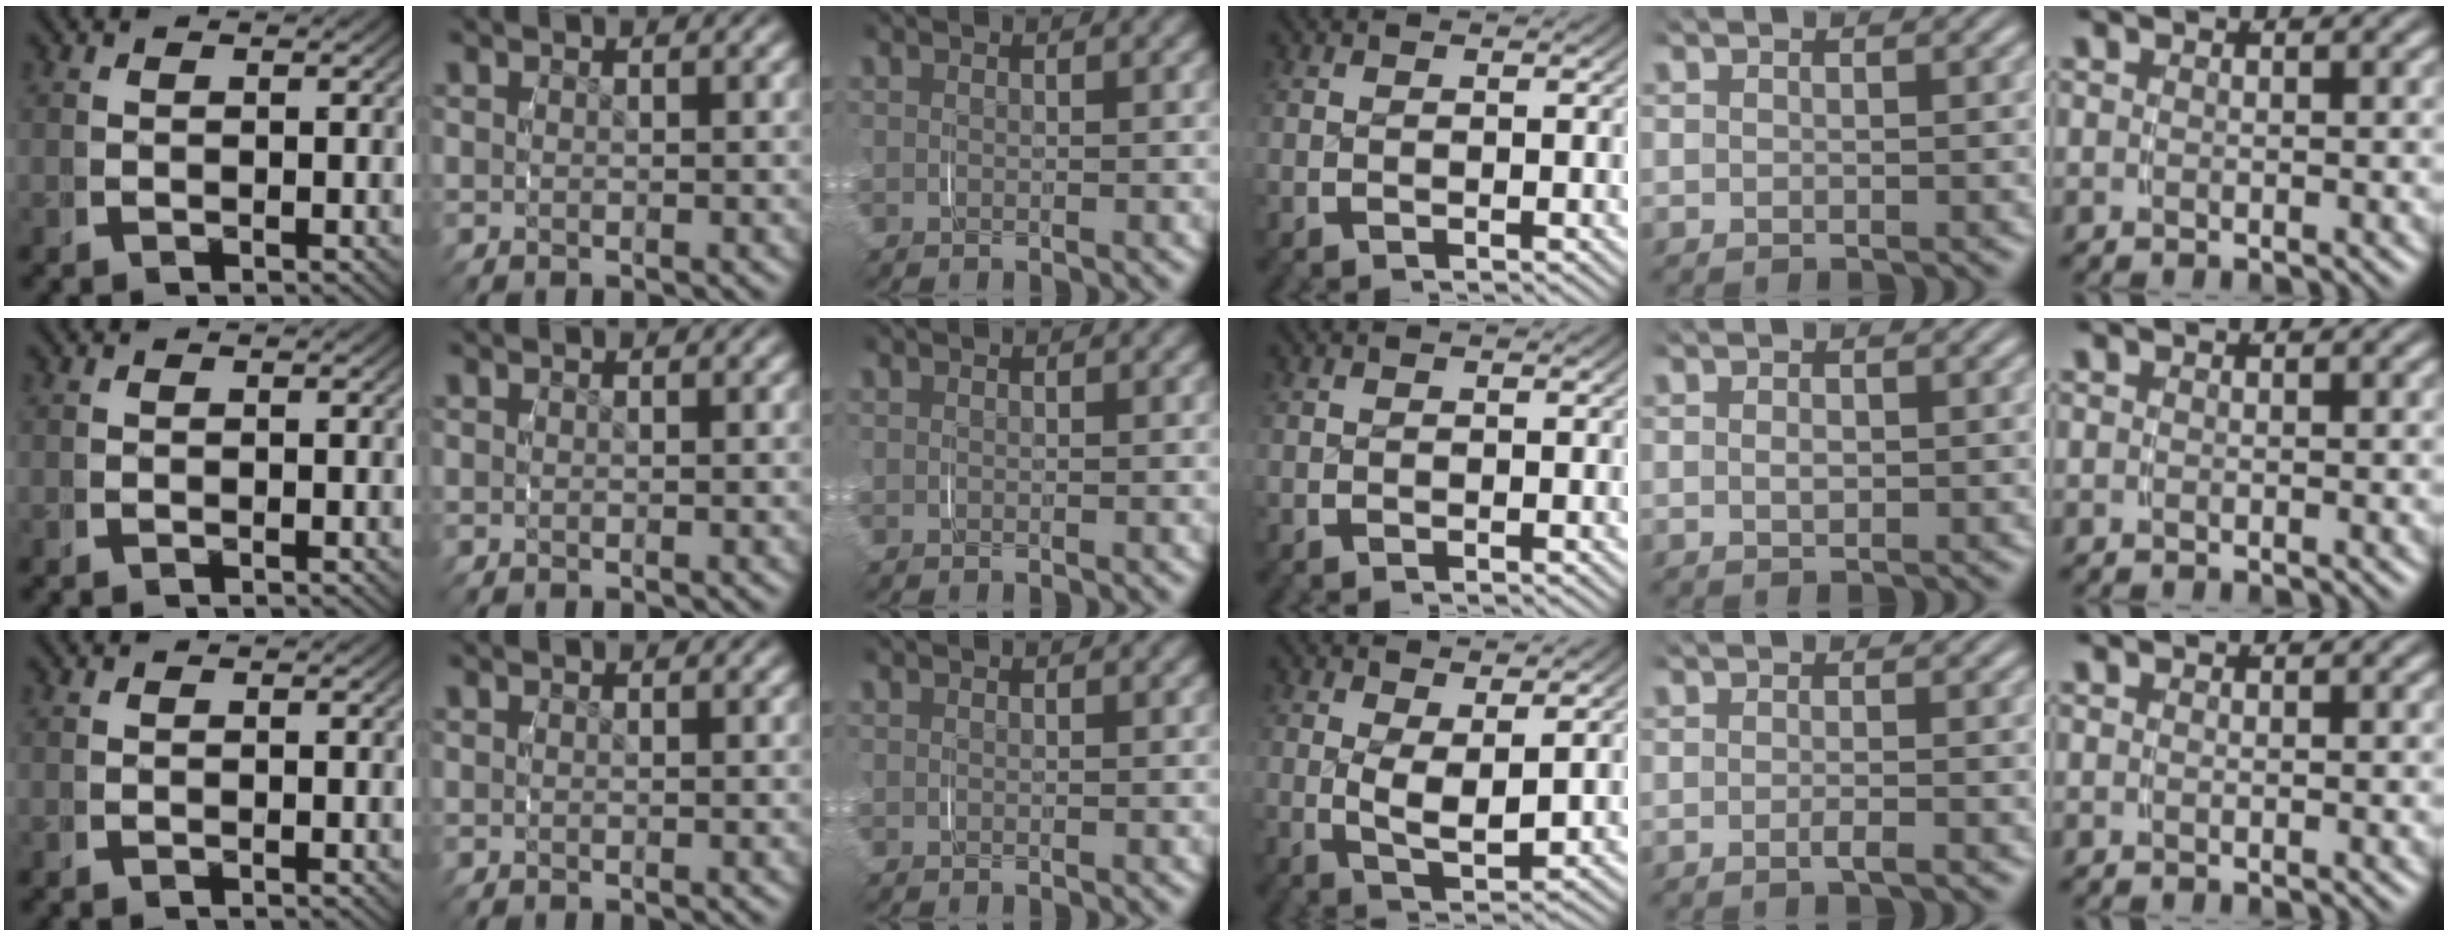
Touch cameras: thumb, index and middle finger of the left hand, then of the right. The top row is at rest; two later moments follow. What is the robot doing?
{"motion": "grasp_and_lifting", "object": "map"}